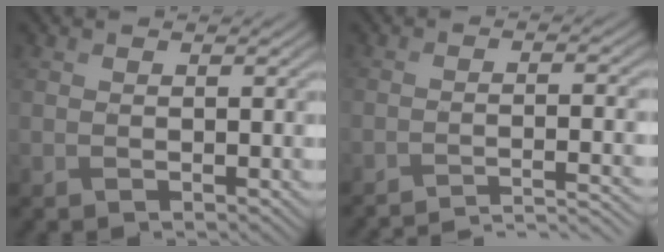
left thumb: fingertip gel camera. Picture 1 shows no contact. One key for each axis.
{"total": 6.3, "fx": -5.4, "fy": 0.5, "fz": 3.1, "tx": -0.050, "ty": 0.015, "tz": -0.090}